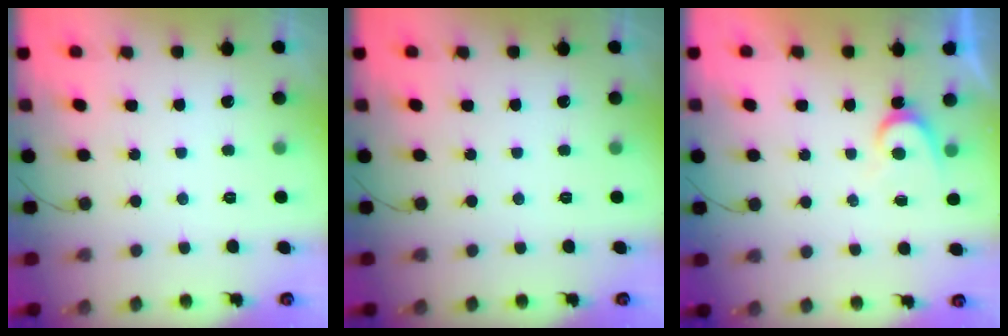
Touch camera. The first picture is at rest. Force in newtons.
{"total": 0.0}
{"total": 5.1, "press": 5.1, "slide": 0.5}